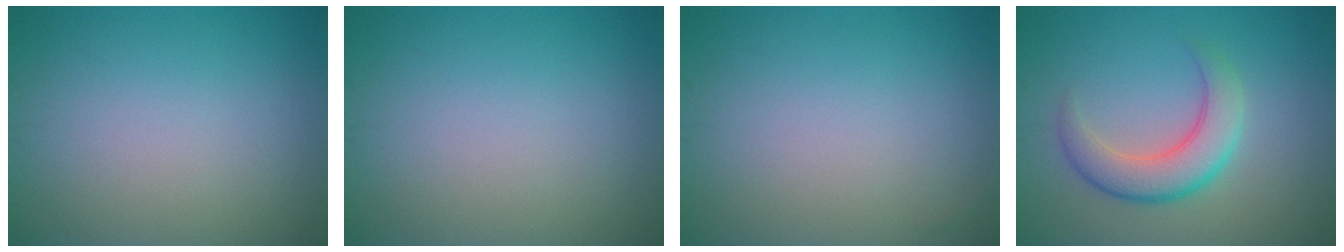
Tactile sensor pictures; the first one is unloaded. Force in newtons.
{"total": 0.0}
{"total": 0.0}
{"total": 4.7, "press": 4.7, "slide": 0.4}